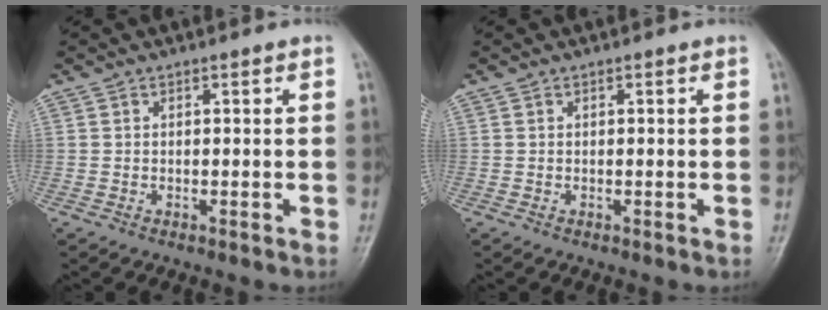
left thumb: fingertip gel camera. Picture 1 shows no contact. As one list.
[{"total": 0.0}]